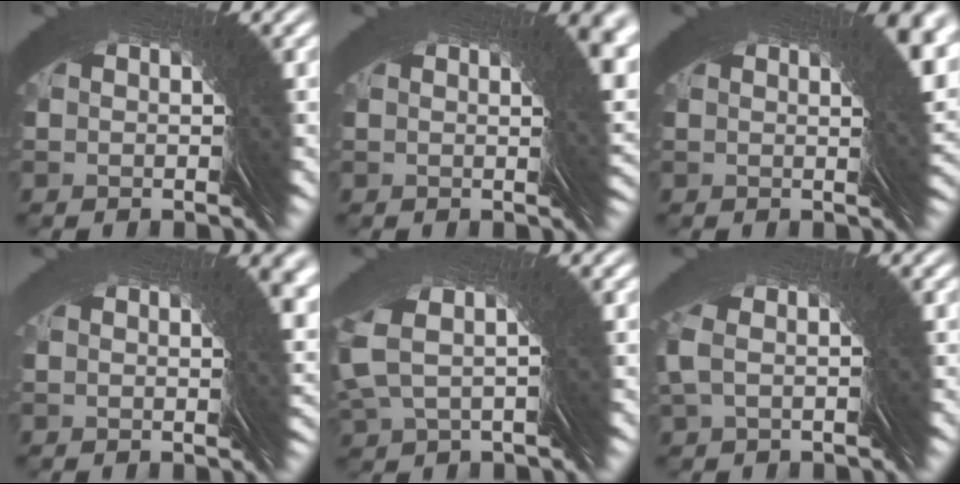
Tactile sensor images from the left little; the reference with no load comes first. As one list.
[{"total": 2.5, "force": [0.0, -2.4, -0.6], "torque": [0.029, 0.021, -0.002]}, {"total": 2.7, "force": [0.1, -2.5, -0.8], "torque": [0.026, 0.025, -0.004]}, {"total": 3.4, "force": [0.2, -2.9, -1.7], "torque": [0.039, 0.019, 0.001]}, {"total": 3.1, "force": [2.8, -0.1, 1.3], "torque": [-0.033, 0.031, 0.030]}, {"total": 1.4, "force": [0.9, -1.1, 0.2], "torque": [-0.001, 0.027, 0.004]}]